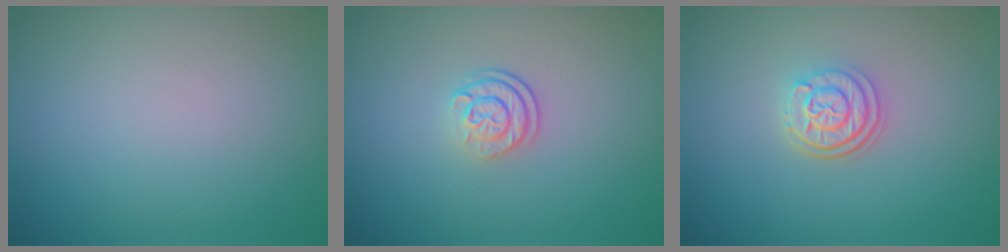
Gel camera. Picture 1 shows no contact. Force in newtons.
{"total": 2.4, "press": 1.7, "slide": 1.7}
{"total": 3.1, "press": 2.5, "slide": 1.8}